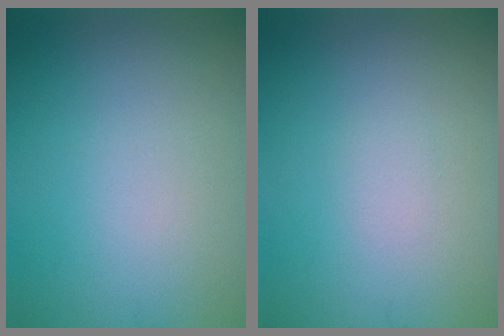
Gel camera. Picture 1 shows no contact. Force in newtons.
{"total": 0.6, "press": 0.6, "slide": 0.0}